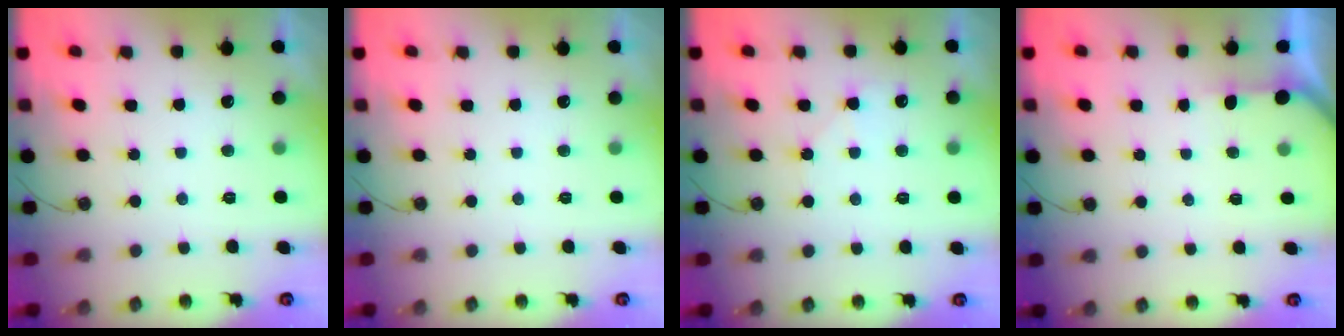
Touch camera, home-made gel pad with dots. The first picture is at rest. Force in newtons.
{"total": 0.0}
{"total": 6.0, "press": 5.9, "slide": 0.8}
{"total": 2.4, "press": 2.4, "slide": 0.3}